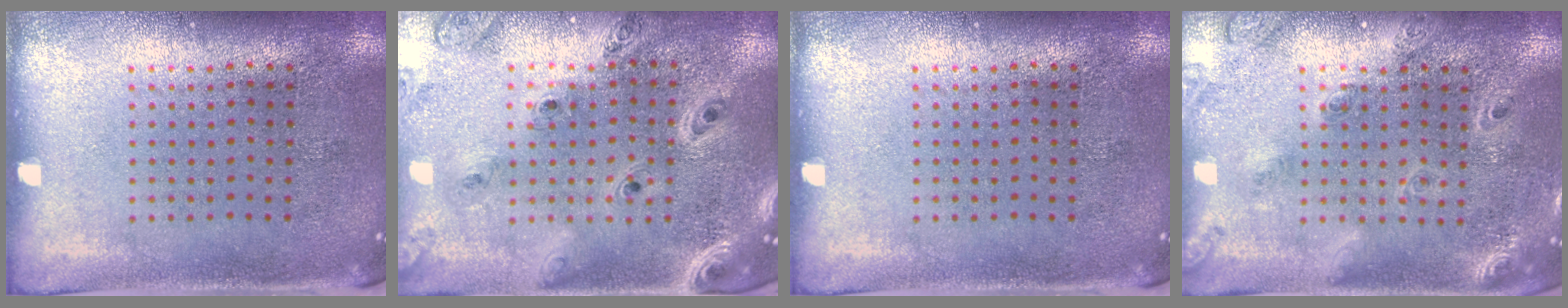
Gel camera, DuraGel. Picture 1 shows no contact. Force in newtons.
{"total": 1.6, "press": 1.6, "slide": 0.3}
{"total": 0.0}
{"total": 1.8, "press": 1.7, "slide": 0.7}